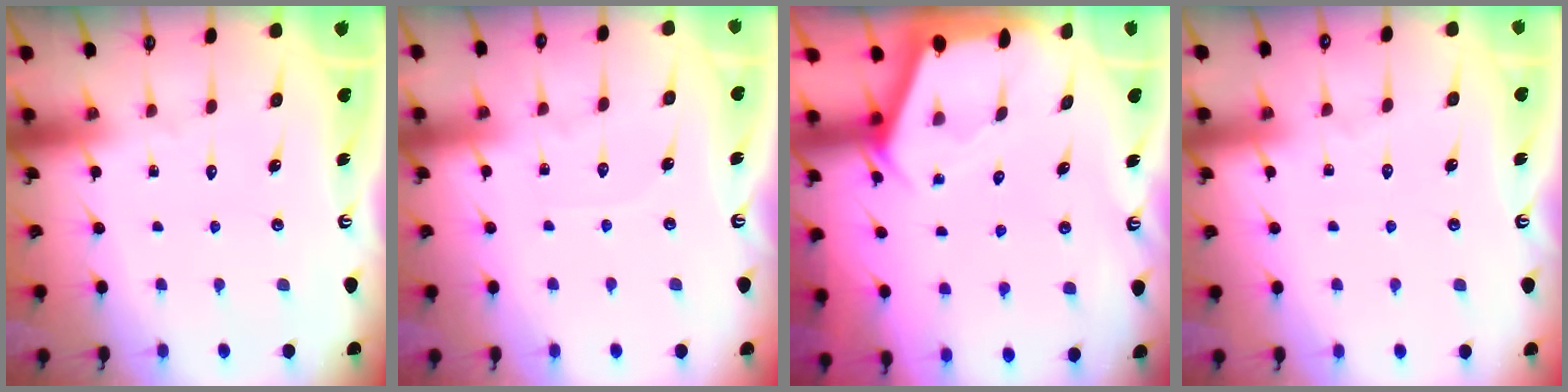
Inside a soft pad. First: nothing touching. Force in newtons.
{"total": 2.7, "press": 2.6, "slide": 0.3}
{"total": 2.5, "press": 2.5, "slide": 0.3}
{"total": 3.5, "press": 3.5, "slide": 0.5}